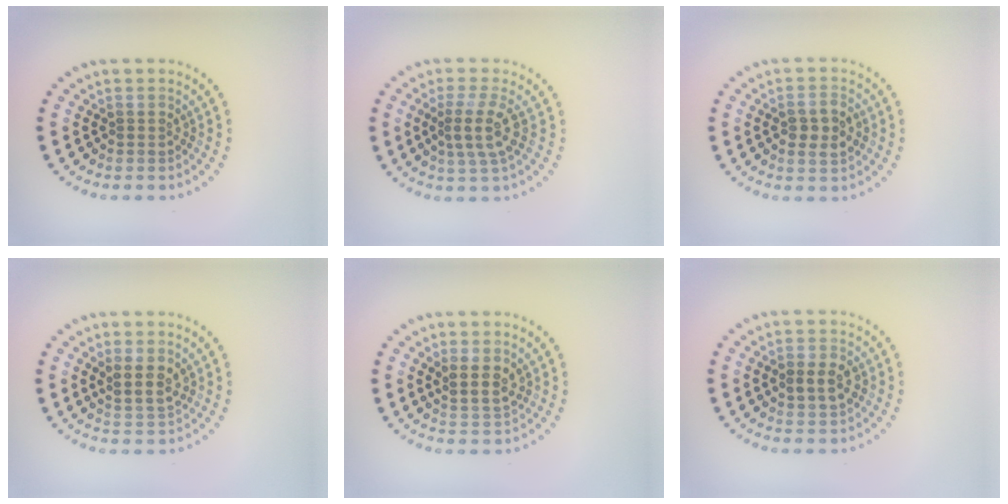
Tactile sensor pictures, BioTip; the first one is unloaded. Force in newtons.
{"total": 3.0, "press": 2.5, "slide": 1.7}
{"total": 2.8, "press": 2.8, "slide": 0.3}
{"total": 2.4, "press": 2.2, "slide": 1.1}
{"total": 2.4, "press": 2.2, "slide": 1.1}
{"total": 2.7, "press": 2.7, "slide": 0.1}